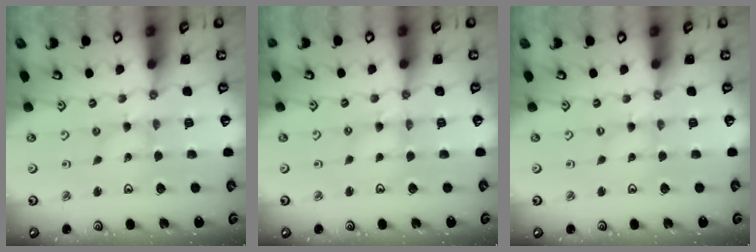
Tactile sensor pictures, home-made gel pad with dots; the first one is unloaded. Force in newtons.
{"total": 2.5, "press": 2.5, "slide": 0.2}
{"total": 0.0}